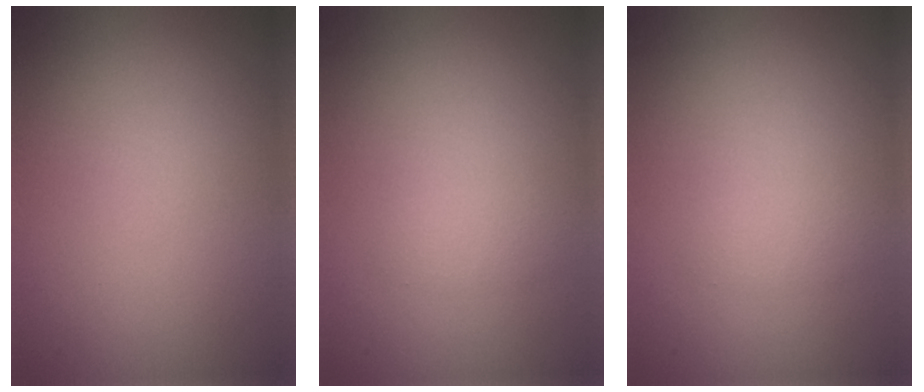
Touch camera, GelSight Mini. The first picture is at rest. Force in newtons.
{"total": 1.1, "press": 1.1, "slide": 0.0}
{"total": 1.1, "press": 1.1, "slide": 0.0}